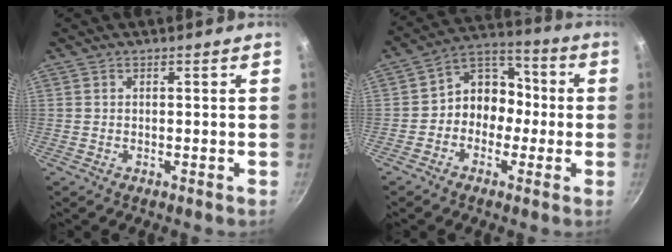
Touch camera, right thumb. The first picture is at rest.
{"total": 10.9, "force": [-1.3, 8.6, 6.6], "torque": [-0.059, 0.045, -0.039]}